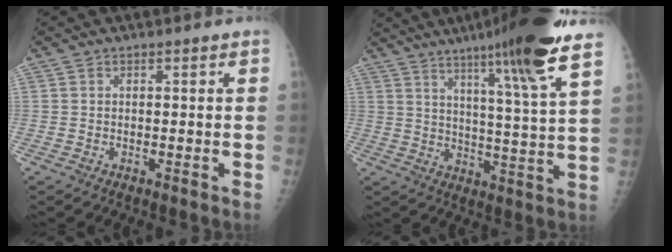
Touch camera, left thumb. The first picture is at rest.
{"total": 17.9, "force": [11.7, 0.0, 13.5], "torque": [-0.193, -0.053, 0.165]}